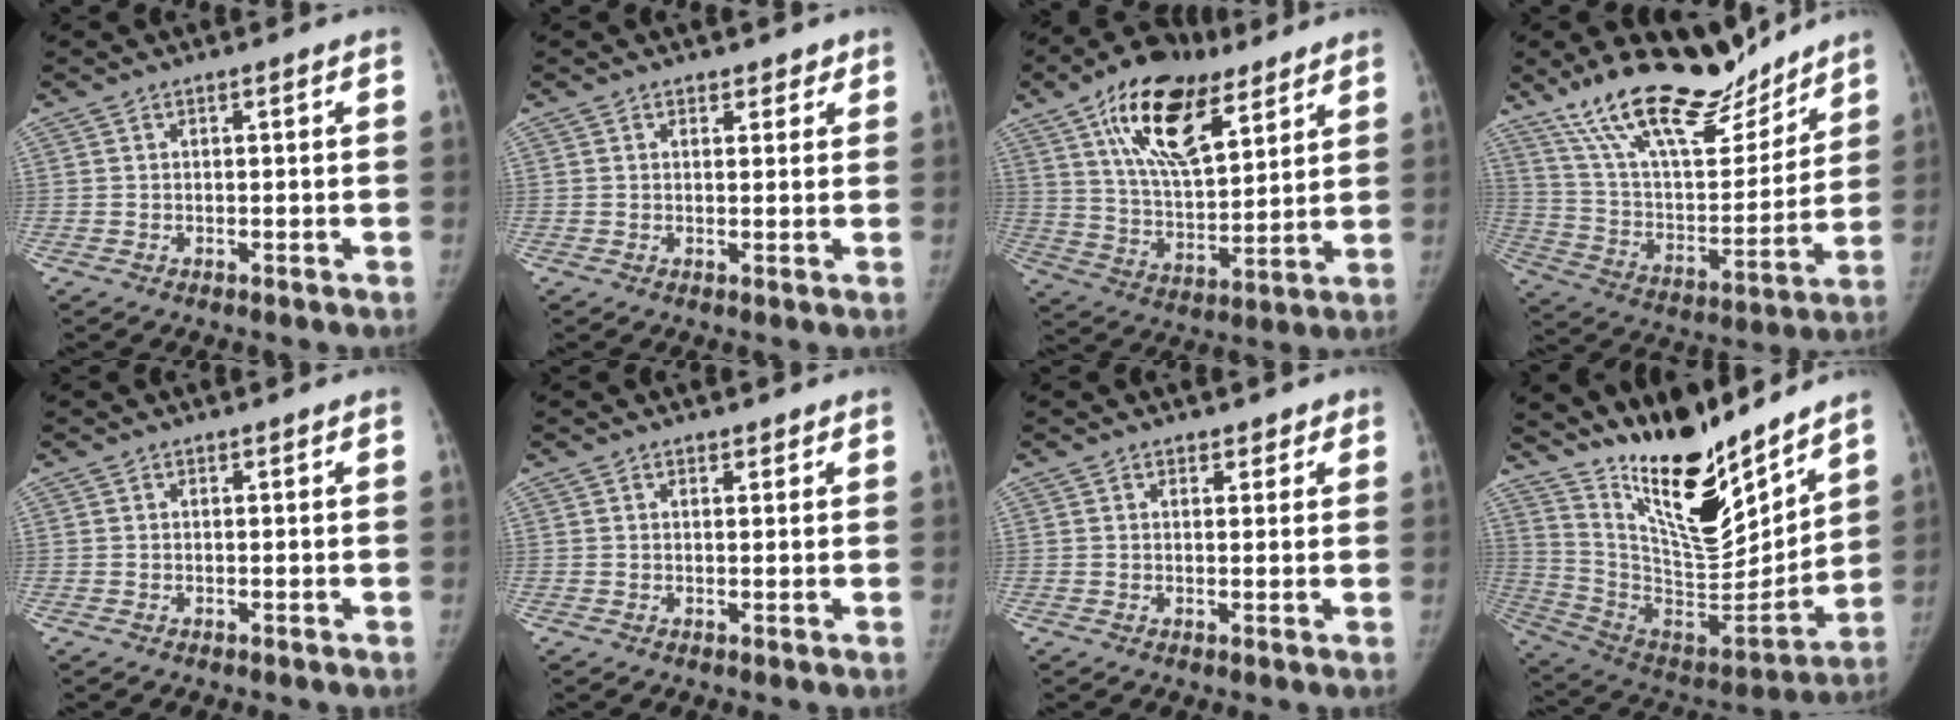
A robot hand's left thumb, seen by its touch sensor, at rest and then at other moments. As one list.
[{"total": 2.3, "force": [1.7, 1.4, 0.6], "torque": [0.016, -0.011, 0.017]}, {"total": 20.4, "force": [10.9, 9.4, 14.5], "torque": [-0.221, -0.038, 0.189]}, {"total": 23.6, "force": [18.5, 8.2, 12.1], "torque": [-0.164, -0.091, 0.316]}, {"total": 0.0}, {"total": 1.2, "force": [1.0, 0.7, 0.2], "torque": [0.007, -0.008, 0.009]}, {"total": 2.2, "force": [1.6, 1.4, 0.5], "torque": [0.019, -0.011, 0.015]}, {"total": 22.4, "force": [18.0, 6.2, 11.9], "torque": [-0.149, -0.123, 0.314]}]